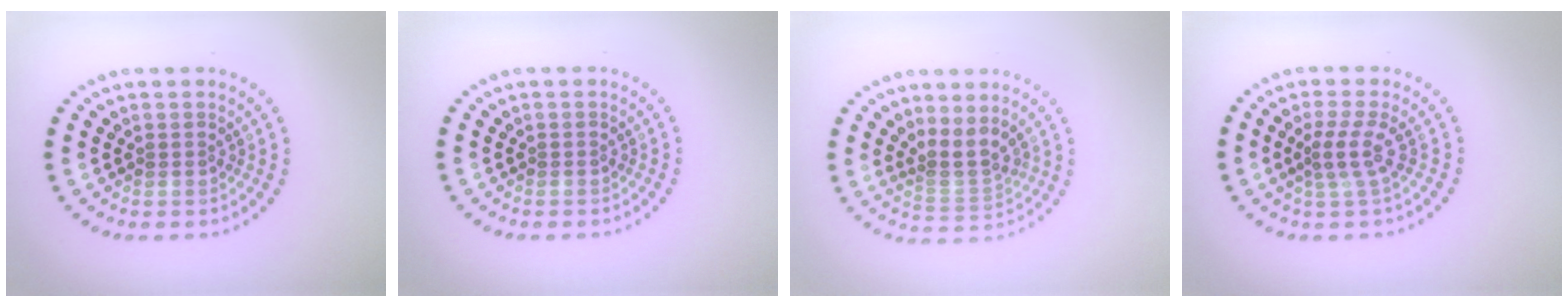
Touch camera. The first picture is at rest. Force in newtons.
{"total": 0.0}
{"total": 2.4, "press": 1.8, "slide": 1.7}
{"total": 2.4, "press": 1.6, "slide": 1.8}